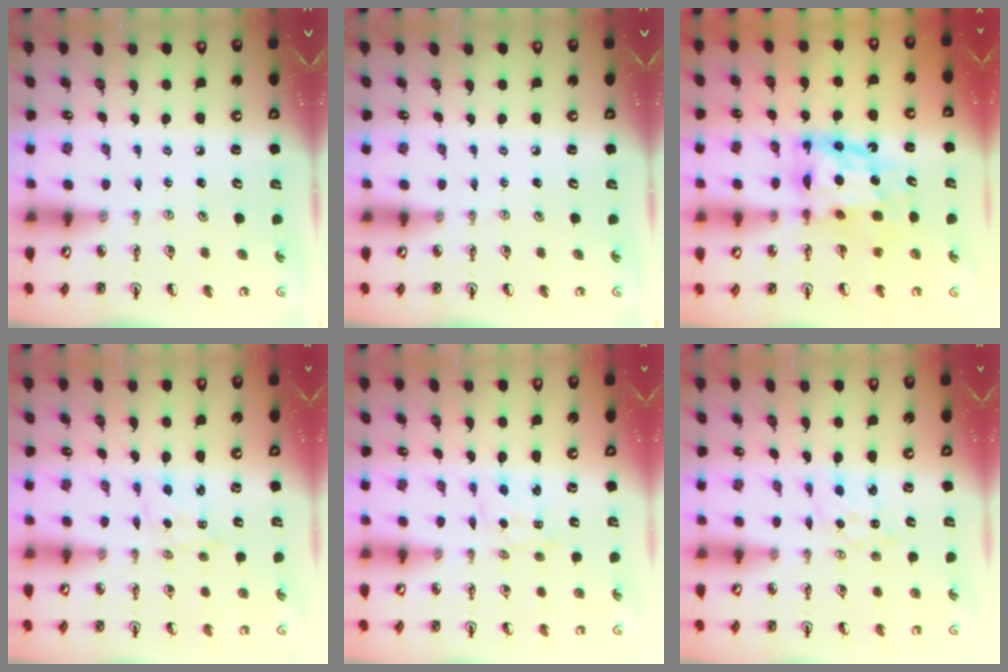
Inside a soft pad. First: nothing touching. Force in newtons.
{"total": 0.0}
{"total": 11.7, "press": 11.6, "slide": 1.2}
{"total": 1.1, "press": 0.9, "slide": 0.6}
{"total": 1.1, "press": 0.9, "slide": 0.6}
{"total": 0.6, "press": 0.6, "slide": 0.1}